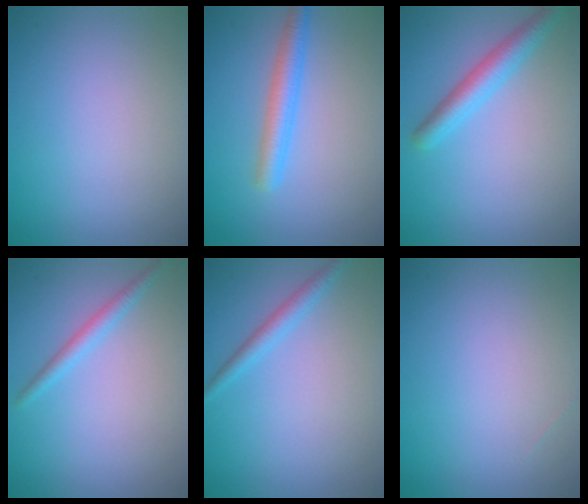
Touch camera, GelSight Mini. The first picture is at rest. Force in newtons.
{"total": 2.8, "press": 2.8, "slide": 0.0}
{"total": 2.9, "press": 2.9, "slide": 0.1}
{"total": 1.6, "press": 1.6, "slide": 0.1}
{"total": 1.6, "press": 1.6, "slide": 0.1}
{"total": 0.0}